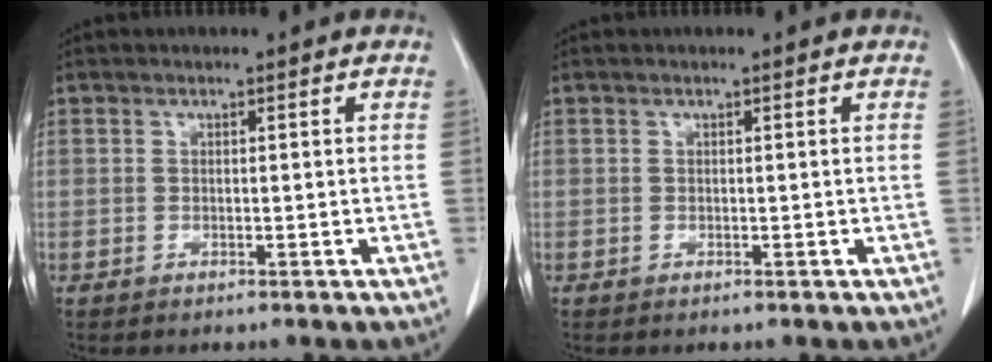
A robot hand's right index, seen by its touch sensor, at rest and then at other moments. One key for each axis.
{"total": 0.0}